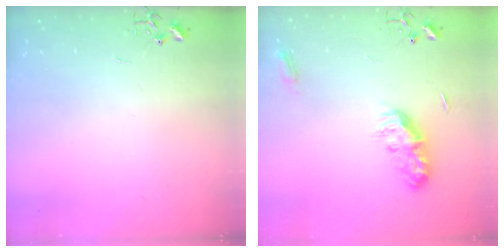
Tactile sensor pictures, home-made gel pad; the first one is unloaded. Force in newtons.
{"total": 9.9, "press": 9.9, "slide": 0.1}